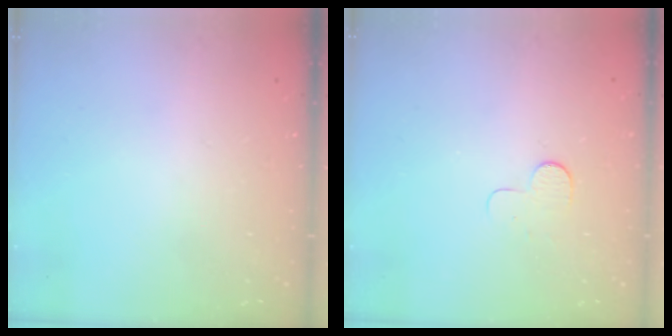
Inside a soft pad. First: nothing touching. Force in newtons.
{"total": 4.3, "press": 4.3, "slide": 0.3}